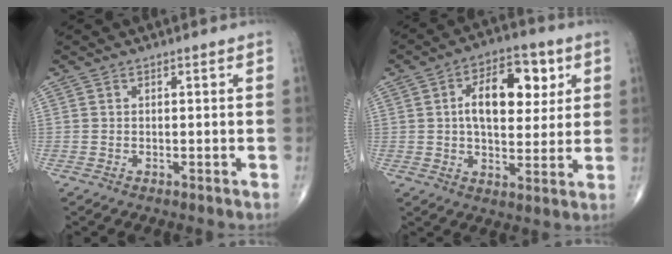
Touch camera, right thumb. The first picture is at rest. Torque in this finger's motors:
{"motor_torque": [0.62, 1.85, 1.07, 0.31, 0.06]}